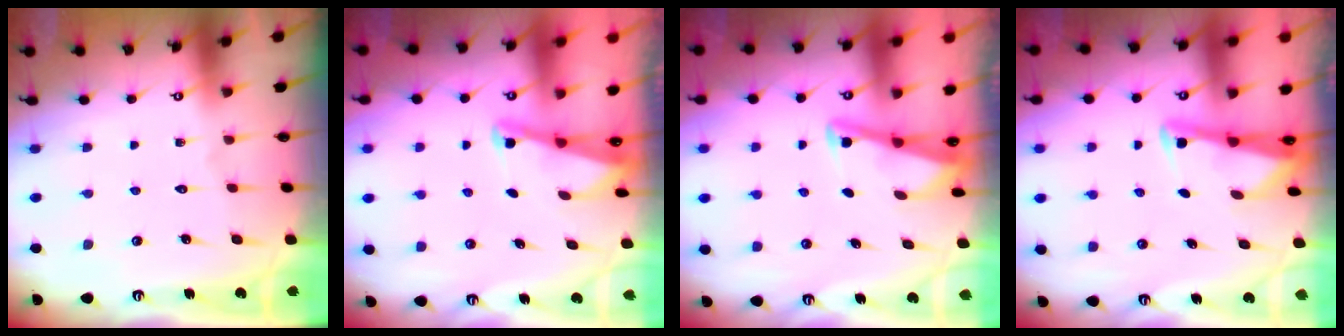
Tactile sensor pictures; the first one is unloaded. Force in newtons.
{"total": 1.9, "press": 1.9, "slide": 0.4}
{"total": 2.9, "press": 2.9, "slide": 0.3}
{"total": 2.8, "press": 2.8, "slide": 0.2}